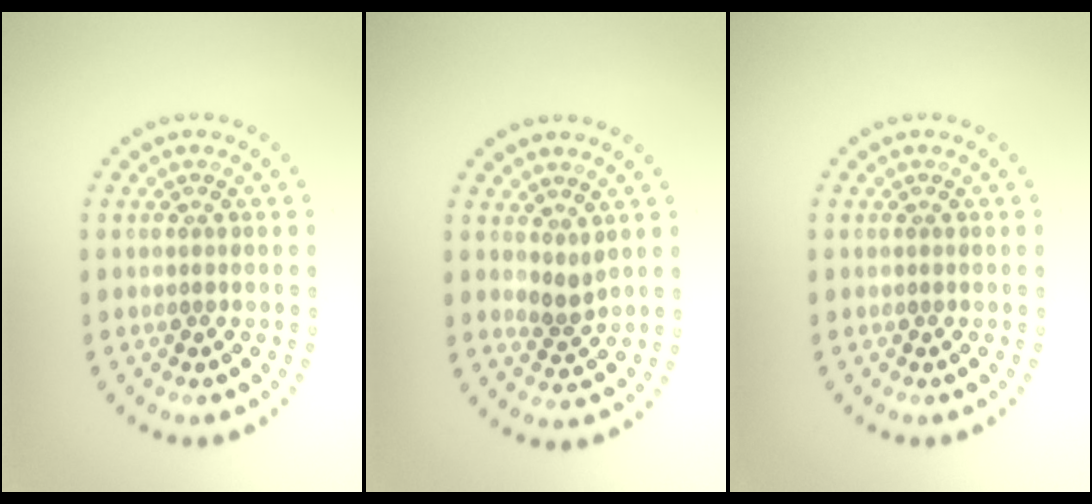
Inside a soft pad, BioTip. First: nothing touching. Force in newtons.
{"total": 1.4, "press": 1.1, "slide": 0.9}
{"total": 0.0}